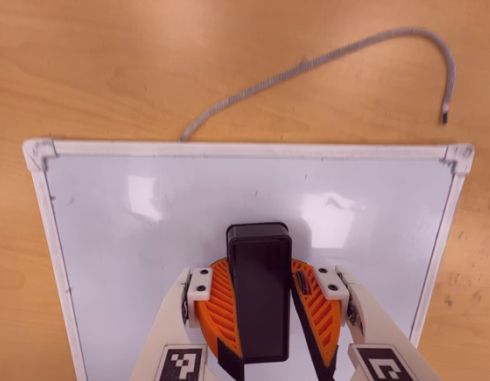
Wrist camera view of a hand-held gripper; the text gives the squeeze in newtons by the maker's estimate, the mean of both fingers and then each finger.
{"total": 14.3, "left": 15.8, "right": 12.8}